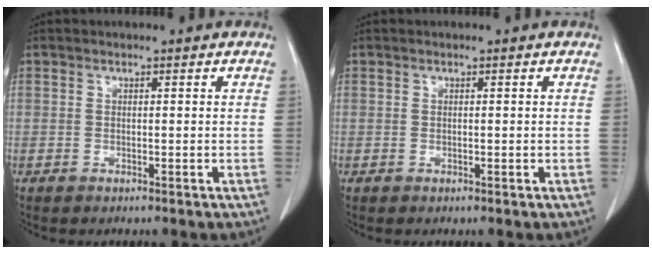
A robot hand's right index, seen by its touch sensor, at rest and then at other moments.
{"total": 0.6, "force": [-0.1, 0.3, 0.5], "torque": [-0.015, 0.000, -0.001]}